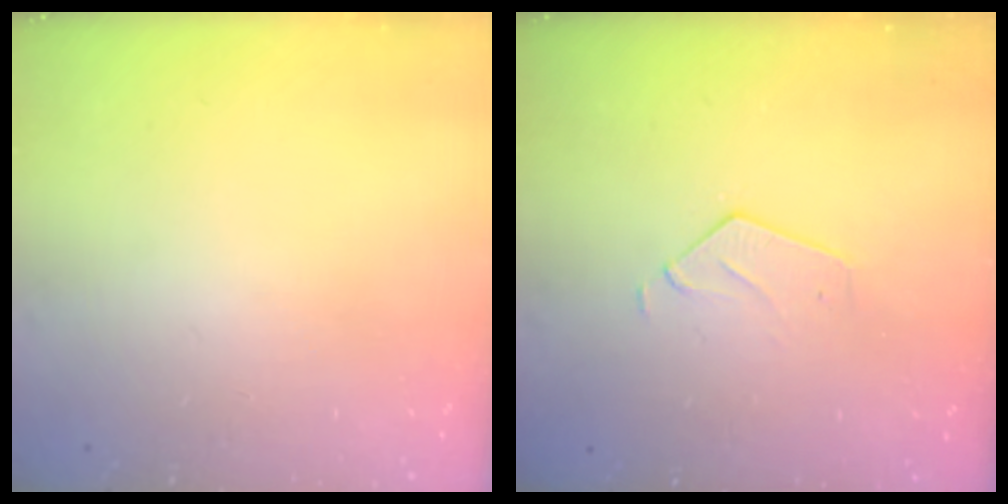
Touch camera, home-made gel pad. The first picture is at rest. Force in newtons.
{"total": 2.6, "press": 2.6, "slide": 0.2}